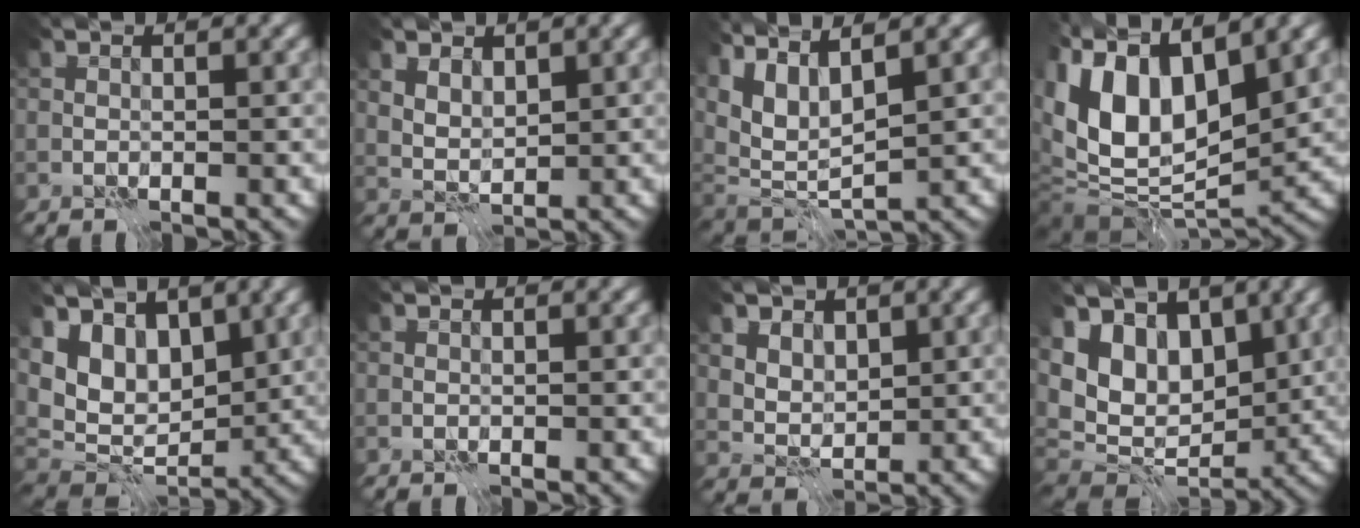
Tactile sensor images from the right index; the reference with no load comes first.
{"total": 2.4, "force": [1.5, 1.3, 1.4], "torque": [-0.025, -0.004, 0.031]}
{"total": 6.8, "force": [2.9, 2.9, 5.4], "torque": [-0.117, -0.003, 0.061]}
{"total": 14.5, "force": [3.2, 6.6, 12.5], "torque": [-0.244, 0.013, 0.059]}
{"total": 7.2, "force": [3.3, 4.4, 4.6], "torque": [-0.090, -0.004, 0.056]}
{"total": 0.0}
{"total": 4.6, "force": [2.6, 3.1, 2.2], "torque": [-0.050, 0.003, 0.053]}
{"total": 9.1, "force": [3.6, 5.9, 5.9], "torque": [-0.116, 0.010, 0.057]}